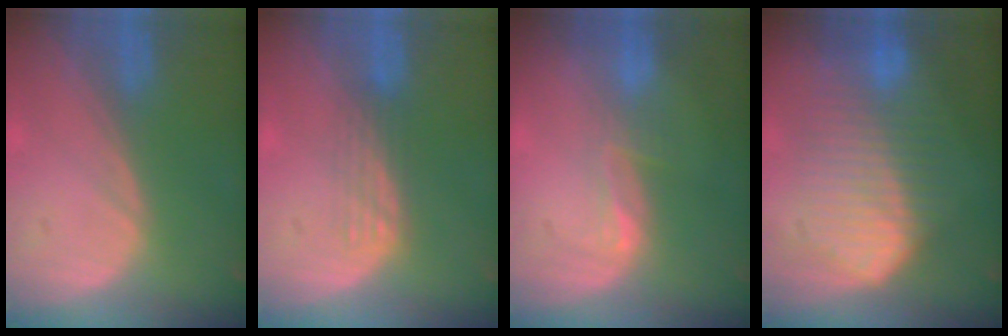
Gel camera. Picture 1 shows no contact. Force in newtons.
{"total": 2.9, "press": 2.6, "slide": 1.4}
{"total": 2.6, "press": 2.0, "slide": 1.6}
{"total": 9.5, "press": 9.5, "slide": 0.7}